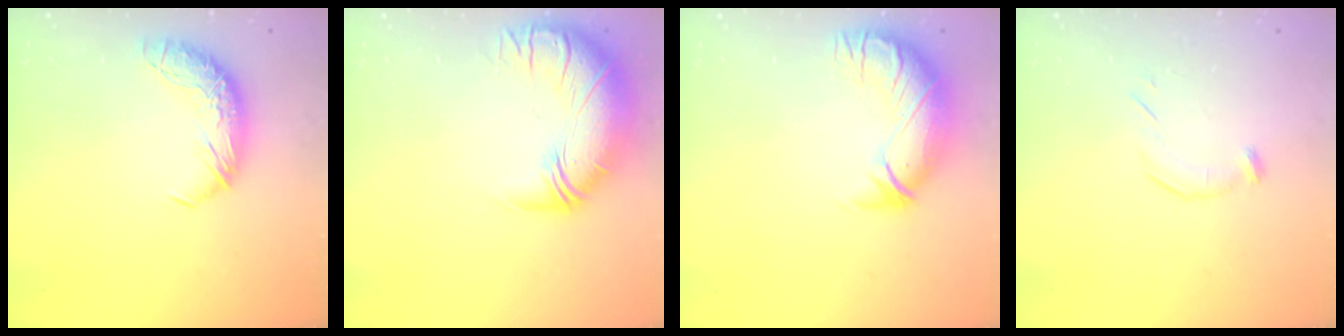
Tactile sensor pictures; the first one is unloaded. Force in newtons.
{"total": 3.8, "press": 1.9, "slide": 3.2}
{"total": 3.0, "press": 0.4, "slide": 3.0}
{"total": 5.4, "press": 5.4, "slide": 0.7}